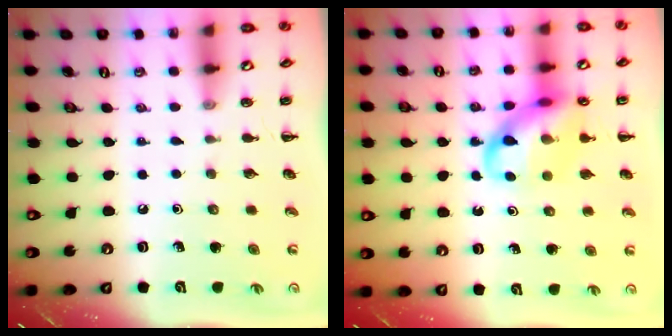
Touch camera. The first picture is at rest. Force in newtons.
{"total": 13.8, "press": 13.6, "slide": 2.7}